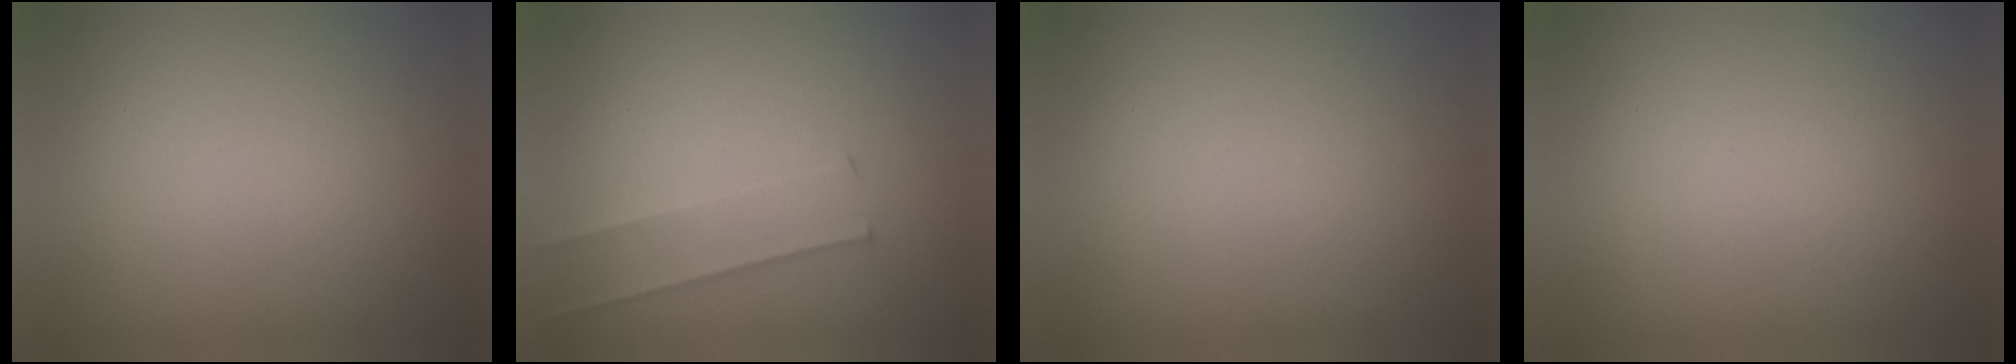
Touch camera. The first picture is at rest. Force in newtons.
{"total": 2.0}
{"total": 0.0}
{"total": 1.3}